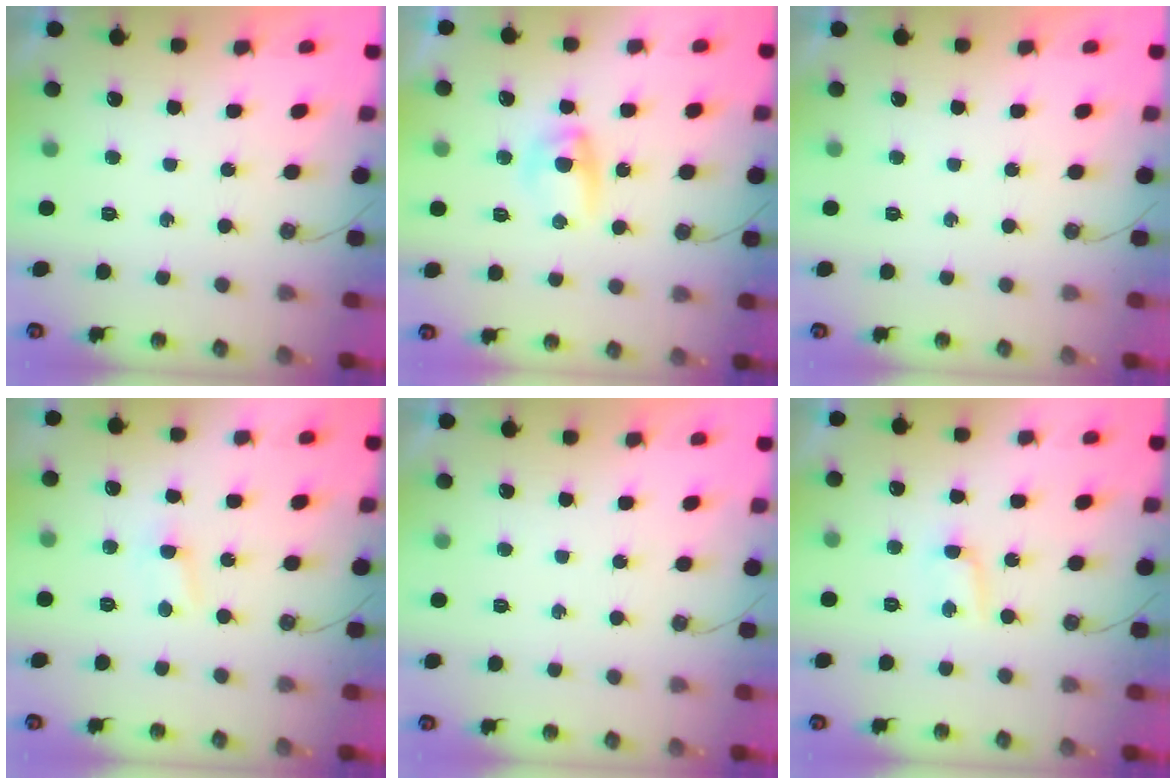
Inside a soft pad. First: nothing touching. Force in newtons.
{"total": 4.3, "press": 4.2, "slide": 0.6}
{"total": 0.0}
{"total": 2.8, "press": 2.8, "slide": 0.4}
{"total": 0.0}
{"total": 2.5, "press": 2.3, "slide": 0.8}